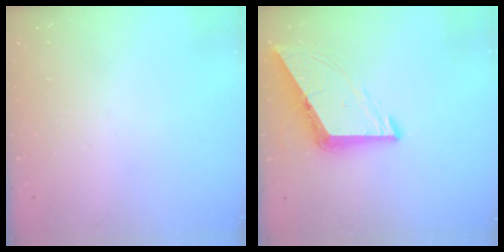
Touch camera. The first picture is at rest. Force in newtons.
{"total": 8.2, "press": 8.2, "slide": 0.6}